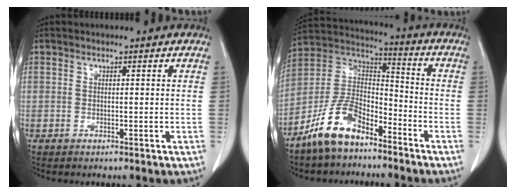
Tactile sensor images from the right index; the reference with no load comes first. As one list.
[{"total": 11.8, "force": [-8.3, 5.2, 6.6], "torque": [-0.140, 0.021, -0.164]}]